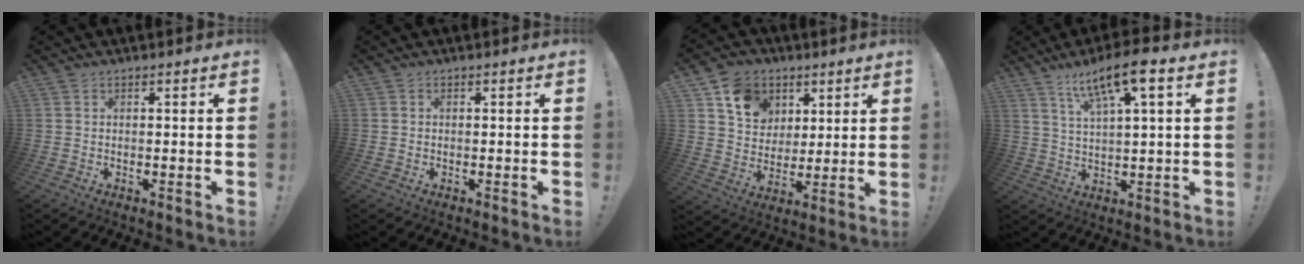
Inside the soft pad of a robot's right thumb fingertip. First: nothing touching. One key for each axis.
{"total": 0.5, "fx": 0.1, "fy": 0.5, "fz": -0.1, "tx": 0.003, "ty": 0.003, "tz": 0.002}
{"total": 12.8, "fx": 6.3, "fy": 10.3, "fz": 4.2, "tx": -0.067, "ty": -0.027, "tz": 0.127}
{"total": 10.8, "fx": 6.2, "fy": 2.2, "fz": 8.6, "tx": -0.145, "ty": -0.026, "tz": 0.101}